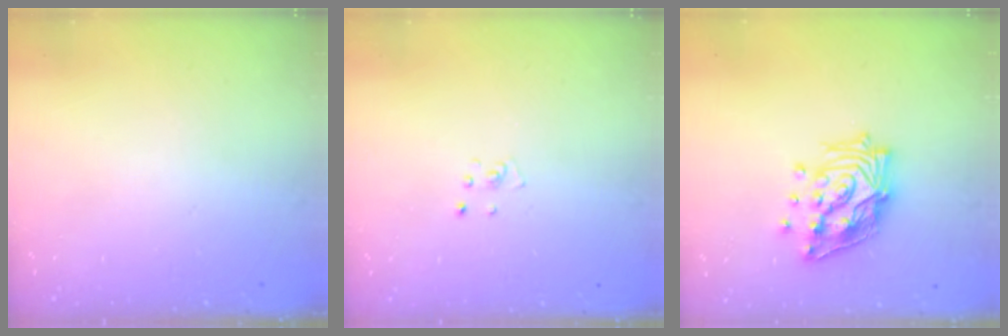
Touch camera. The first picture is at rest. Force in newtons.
{"total": 2.6, "press": 2.6, "slide": 0.3}
{"total": 16.7, "press": 16.7, "slide": 1.2}